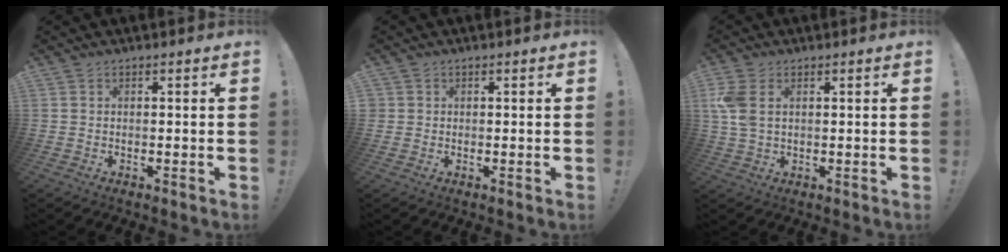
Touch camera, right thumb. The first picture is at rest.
{"total": 1.6, "force": [0.4, 1.5, 0.1], "torque": [0.000, 0.000, 0.007]}
{"total": 6.6, "force": [1.8, 4.0, 5.0], "torque": [-0.110, -0.001, 0.033]}